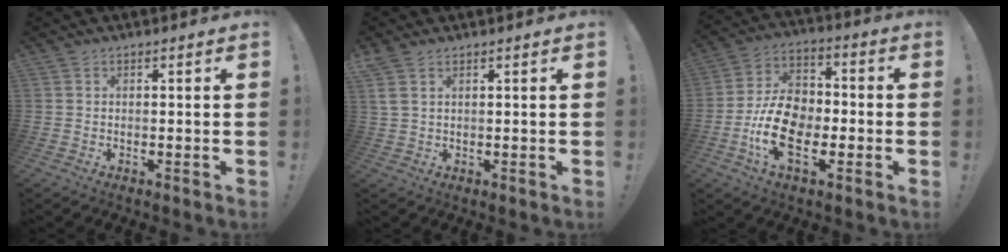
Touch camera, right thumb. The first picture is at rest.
{"total": 2.9, "force": [1.4, 1.1, 2.3], "torque": [-0.053, 0.005, 0.029]}
{"total": 16.6, "force": [-5.2, 10.5, 11.7], "torque": [-0.228, 0.025, -0.092]}